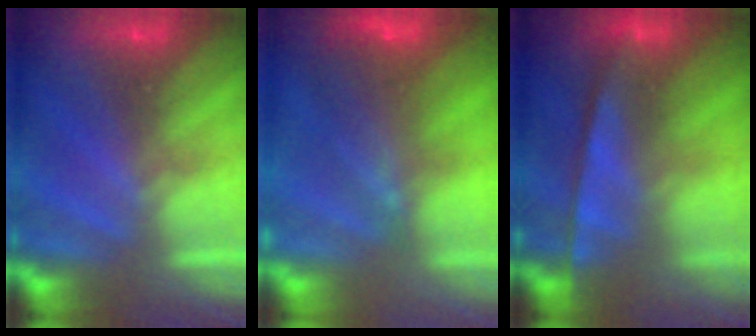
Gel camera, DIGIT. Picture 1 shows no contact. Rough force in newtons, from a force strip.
{"total": 6.9}
{"total": 6.3}